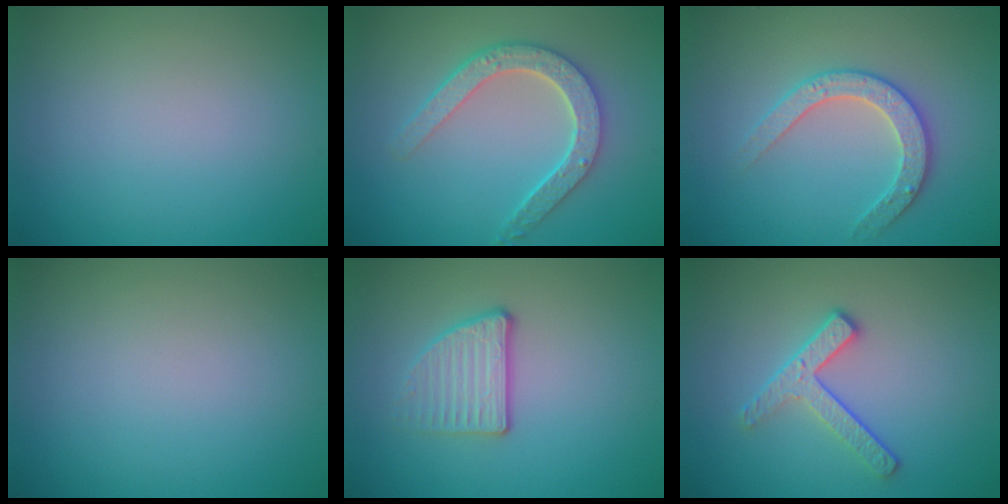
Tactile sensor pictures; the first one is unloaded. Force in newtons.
{"total": 4.7, "press": 3.7, "slide": 2.9}
{"total": 2.8, "press": 2.8, "slide": 0.3}
{"total": 0.0}
{"total": 2.8, "press": 2.3, "slide": 1.5}
{"total": 2.8, "press": 2.4, "slide": 1.4}